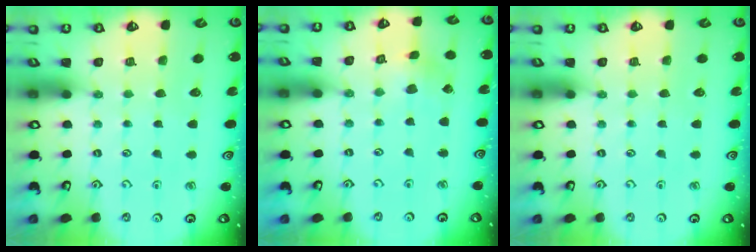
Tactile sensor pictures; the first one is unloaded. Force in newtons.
{"total": 2.1, "press": 2.1, "slide": 0.2}
{"total": 0.0}